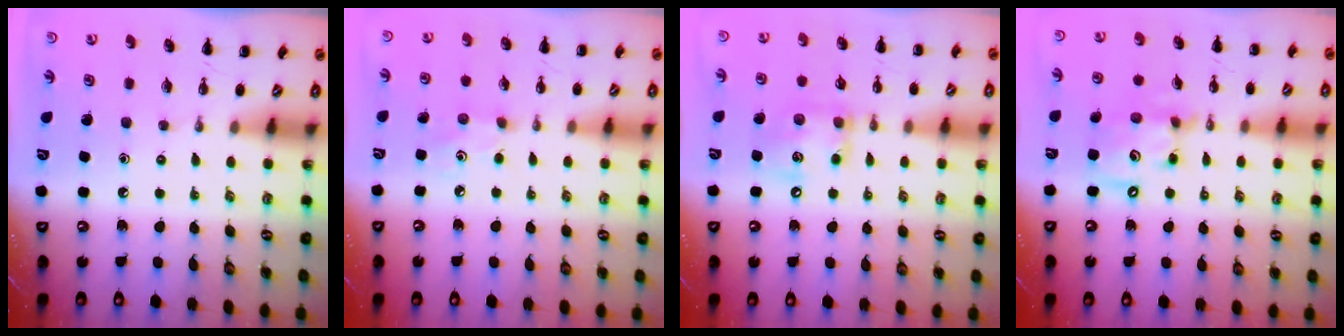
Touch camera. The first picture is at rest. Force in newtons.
{"total": 2.6, "press": 2.5, "slide": 0.8}
{"total": 11.5, "press": 11.4, "slide": 1.8}
{"total": 11.2, "press": 11.0, "slide": 1.9}